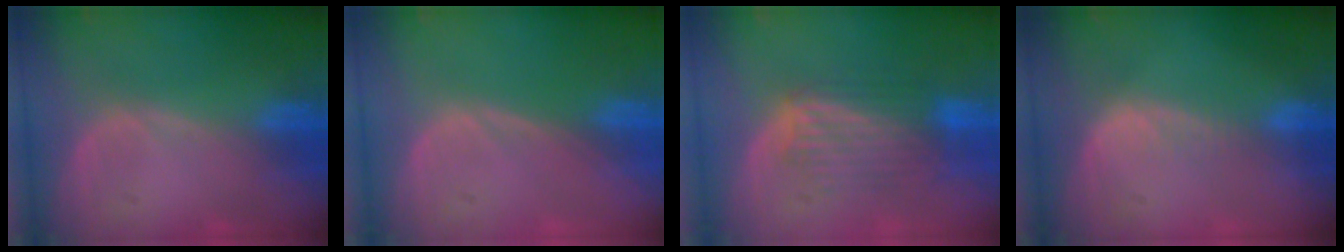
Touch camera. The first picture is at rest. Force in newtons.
{"total": 0.0}
{"total": 6.4, "press": 6.4, "slide": 0.6}
{"total": 1.6, "press": 1.6, "slide": 0.1}